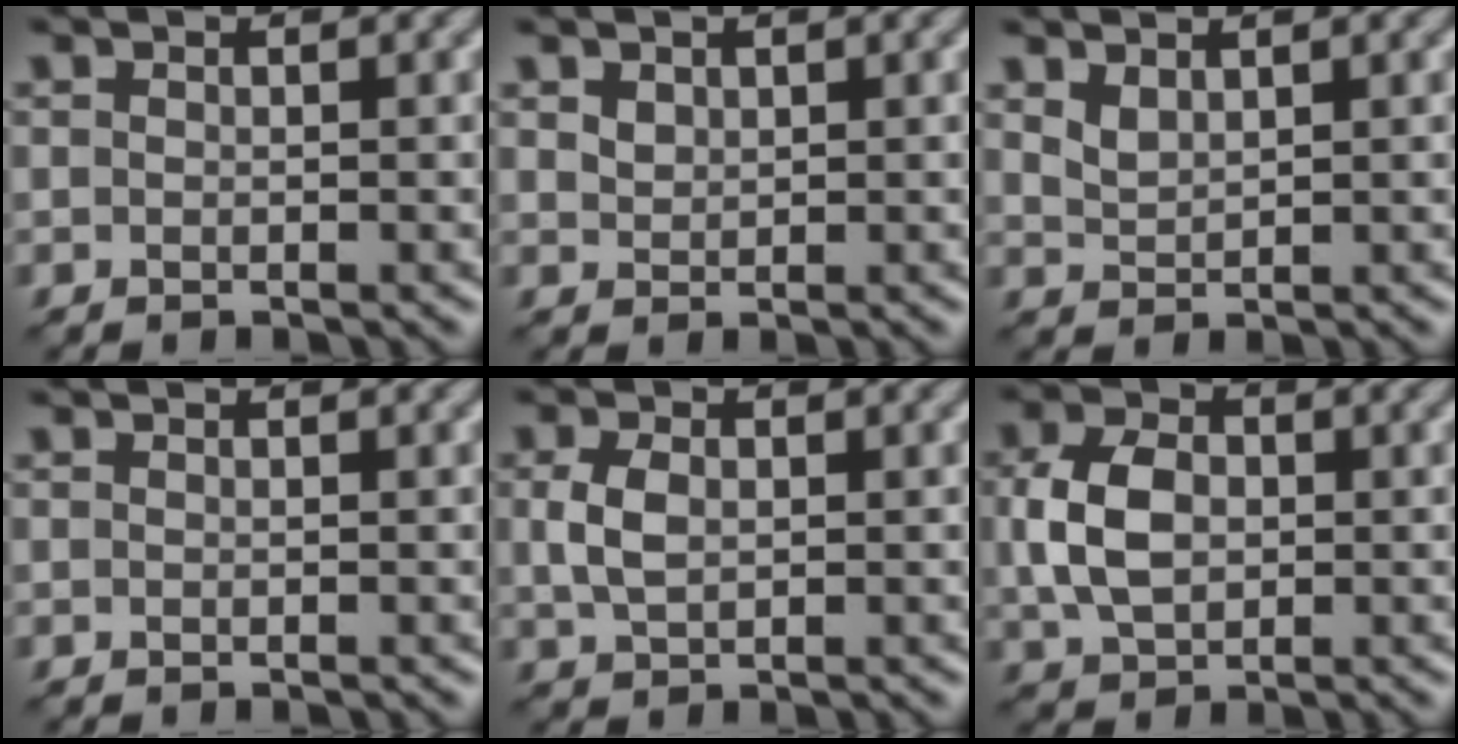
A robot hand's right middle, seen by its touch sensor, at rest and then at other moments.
{"total": 1.2, "force": [0.8, 0.8, 0.4], "torque": [-0.009, 0.000, 0.018]}
{"total": 1.5, "force": [1.2, 0.6, 0.7], "torque": [-0.019, -0.002, 0.029]}
{"total": 0.0}
{"total": 2.7, "force": [0.4, 1.8, 2.0], "torque": [-0.048, 0.001, 0.010]}
{"total": 5.3, "force": [0.2, 3.9, 3.6], "torque": [-0.080, 0.003, 0.003]}